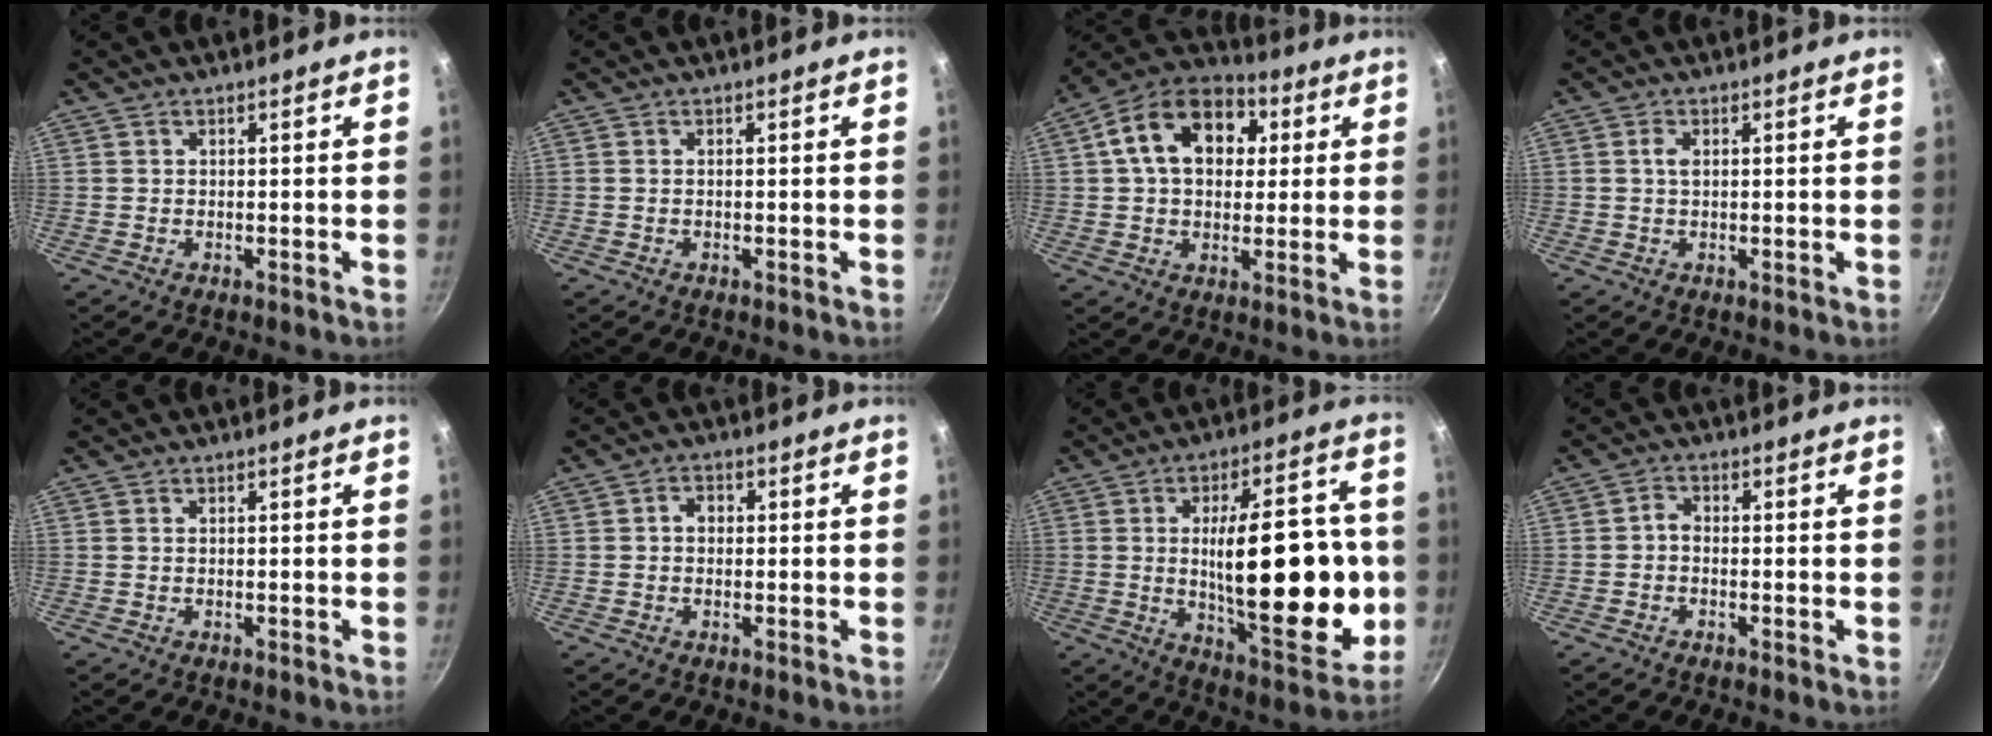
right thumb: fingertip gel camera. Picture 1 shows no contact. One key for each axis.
{"total": 0.0}
{"total": 16.5, "fx": 4.0, "fy": 11.7, "fz": 11.0, "tx": -0.157, "ty": 0.022, "tz": 0.048}
{"total": 1.5, "fx": 0.3, "fy": 0.6, "fz": 1.3, "tx": -0.027, "ty": 0.002, "tz": 0.004}
{"total": 0.0}
{"total": 2.4, "fx": 0.1, "fy": 2.0, "fz": 1.4, "tx": -0.013, "ty": 0.008, "tz": -0.001}
{"total": 26.9, "fx": -1.3, "fy": 11.0, "fz": 24.5, "tx": -0.323, "ty": -0.005, "tz": -0.007}
{"total": 2.0, "fx": -0.8, "fy": 1.1, "fz": 1.4, "tx": -0.033, "ty": 0.008, "tz": -0.023}